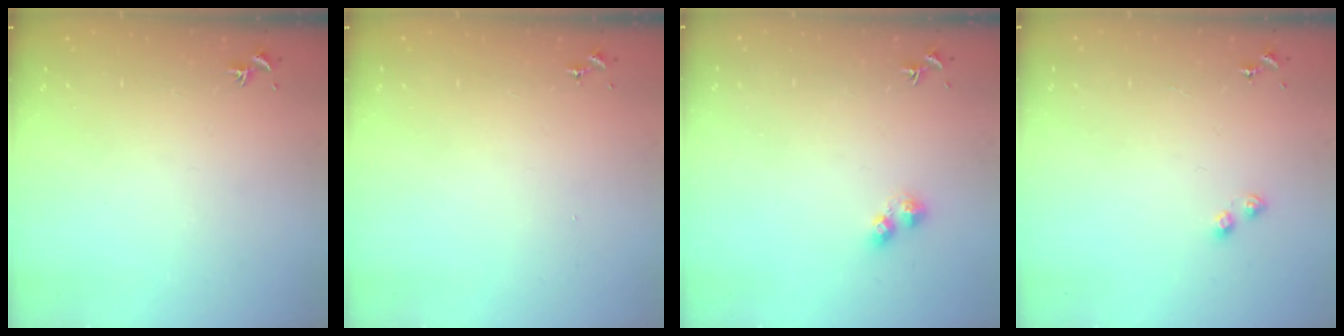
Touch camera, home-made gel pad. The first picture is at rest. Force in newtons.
{"total": 0.0}
{"total": 4.5, "press": 4.4, "slide": 0.5}
{"total": 2.8, "press": 2.8, "slide": 0.4}